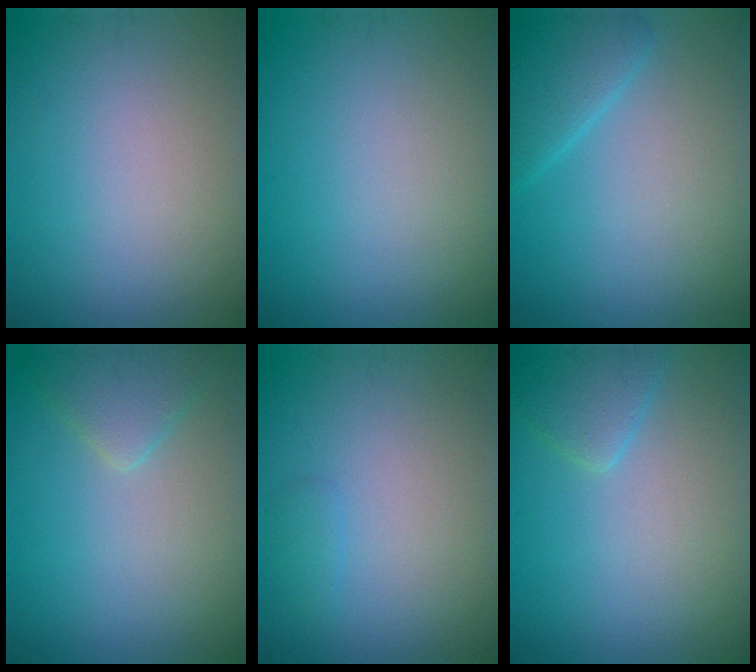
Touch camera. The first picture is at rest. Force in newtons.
{"total": 0.0}
{"total": 3.0, "press": 3.0, "slide": 0.2}
{"total": 2.4, "press": 2.4, "slide": 0.2}
{"total": 0.8, "press": 0.8, "slide": 0.1}
{"total": 2.1, "press": 2.1, "slide": 0.2}